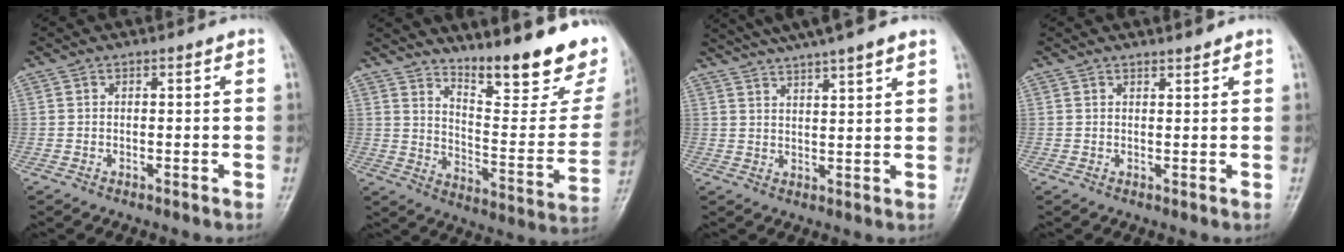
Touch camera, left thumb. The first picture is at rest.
{"total": 23.5, "force": [17.4, 5.7, 14.8], "torque": [-0.176, -0.117, 0.246]}
{"total": 12.2, "force": [9.8, 1.3, 7.2], "torque": [-0.106, -0.001, 0.144]}
{"total": 1.2, "force": [1.2, 0.2, 0.4], "torque": [-0.003, -0.010, 0.019]}